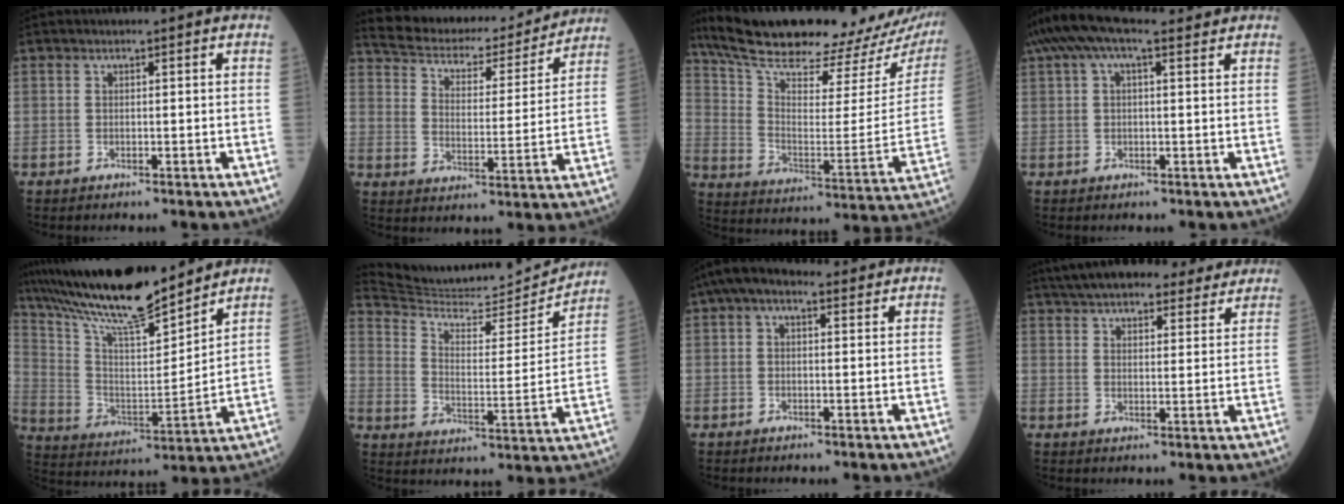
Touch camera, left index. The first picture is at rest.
{"total": 19.1, "force": [17.8, 4.4, 5.4], "torque": [-0.088, 0.003, 0.251]}
{"total": 30.8, "force": [27.8, 5.7, 12.0], "torque": [-0.212, -0.067, 0.374]}
{"total": 9.1, "force": [6.3, 2.9, 5.9], "torque": [-0.118, 0.059, 0.109]}
{"total": 19.4, "force": [17.1, 2.0, 9.1], "torque": [-0.179, 0.007, 0.303]}
{"total": 20.3, "force": [19.9, 1.8, 3.7], "torque": [-0.068, -0.039, 0.288]}
{"total": 5.4, "force": [3.3, 2.6, 3.4], "torque": [-0.071, 0.043, 0.055]}
{"total": 20.2, "force": [17.6, 5.4, 8.4], "torque": [-0.139, 0.035, 0.240]}